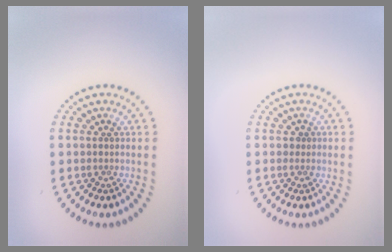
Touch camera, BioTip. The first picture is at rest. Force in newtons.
{"total": 0.6, "press": 0.6, "slide": 0.3}